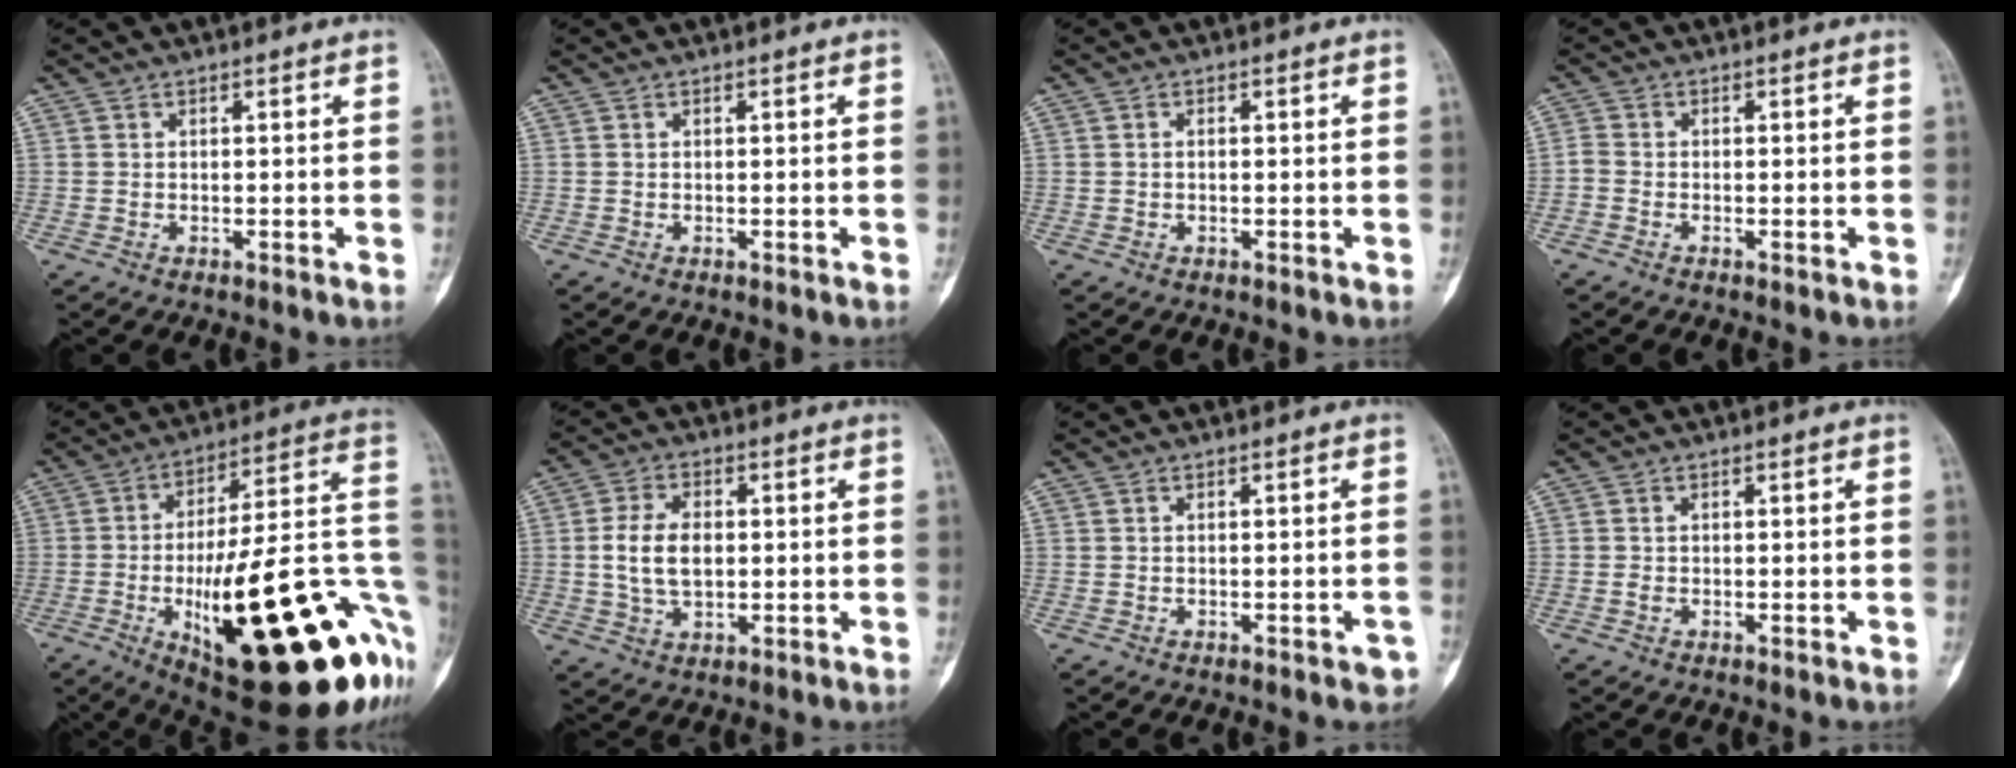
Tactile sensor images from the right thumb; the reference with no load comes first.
{"total": 0.0}
{"total": 0.5, "force": [0.0, 0.3, 0.4], "torque": [-0.012, 0.002, 0.000]}
{"total": 1.5, "force": [-0.8, 1.0, 0.8], "torque": [-0.016, 0.002, -0.025]}
{"total": 37.1, "force": [-10.5, 11.8, 33.5], "torque": [-0.384, 0.024, -0.144]}
{"total": 8.4, "force": [0.2, 5.2, 6.5], "torque": [-0.117, 0.004, 0.006]}
{"total": 2.0, "force": [-1.1, 0.8, 1.4], "torque": [-0.008, 0.012, -0.011]}
{"total": 0.8, "force": [-0.2, 0.7, 0.4], "torque": [-0.003, 0.002, -0.005]}